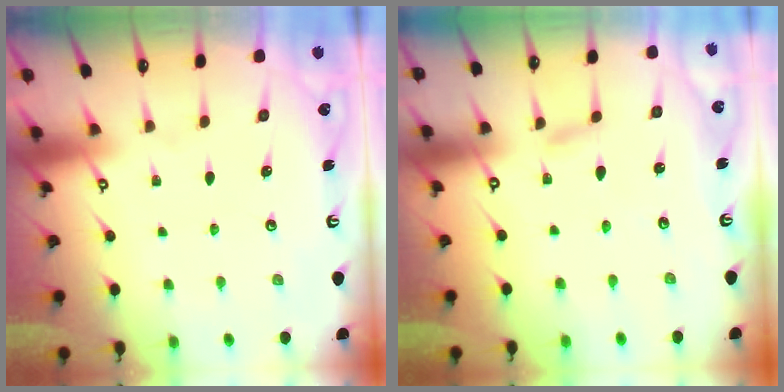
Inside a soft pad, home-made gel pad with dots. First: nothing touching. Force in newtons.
{"total": 1.5, "press": 1.5, "slide": 0.2}